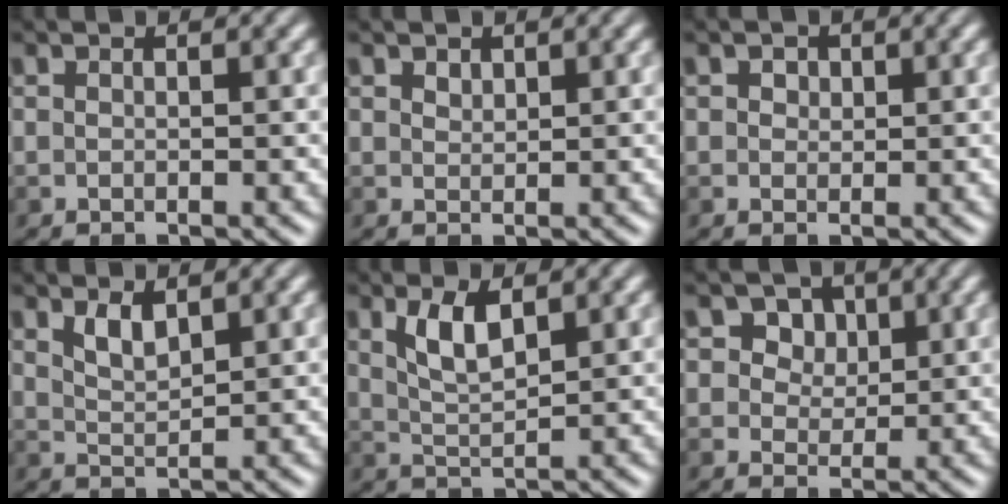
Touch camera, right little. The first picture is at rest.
{"total": 0.8, "force": [0.7, 0.4, 0.2], "torque": [-0.005, 0.000, 0.014]}
{"total": 1.0, "force": [0.5, 0.8, 0.4], "torque": [-0.006, -0.002, 0.005]}
{"total": 1.8, "force": [1.2, 0.6, 1.2], "torque": [-0.027, -0.004, 0.028]}
{"total": 3.0, "force": [1.4, 1.1, 2.4], "torque": [-0.053, -0.001, 0.029]}
{"total": 4.8, "force": [2.5, 3.4, 2.2], "torque": [-0.044, -0.001, 0.032]}